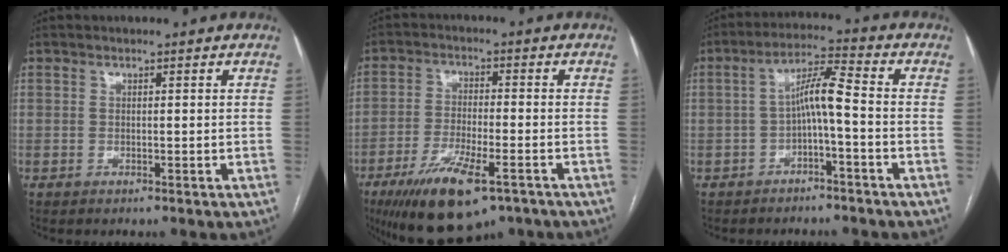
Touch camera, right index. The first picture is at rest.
{"total": 13.0, "force": [-7.8, 3.5, 9.8], "torque": [-0.177, -0.023, -0.126]}
{"total": 6.1, "force": [-1.4, 0.4, 5.9], "torque": [-0.104, 0.027, -0.025]}